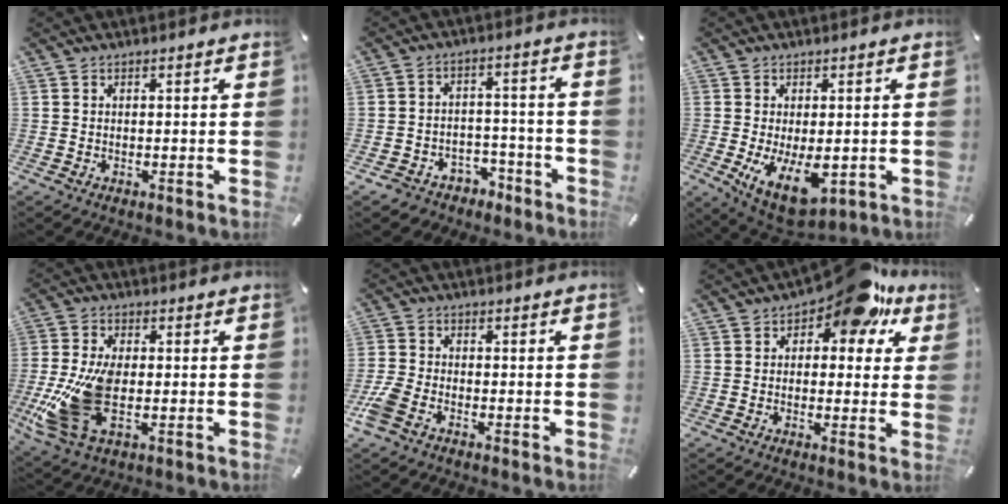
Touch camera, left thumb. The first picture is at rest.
{"total": 5.0, "force": [-2.8, 4.1, 0.8], "torque": [-0.012, 0.020, -0.049]}
{"total": 10.6, "force": [-1.6, 5.8, 8.7], "torque": [-0.151, -0.014, -0.020]}
{"total": 14.4, "force": [-2.0, 7.6, 12.0], "torque": [-0.265, -0.015, -0.032]}
{"total": 5.0, "force": [-2.8, 2.9, 3.0], "torque": [-0.069, 0.008, -0.054]}
{"total": 12.1, "force": [7.7, 5.8, 7.3], "torque": [-0.091, -0.046, 0.131]}